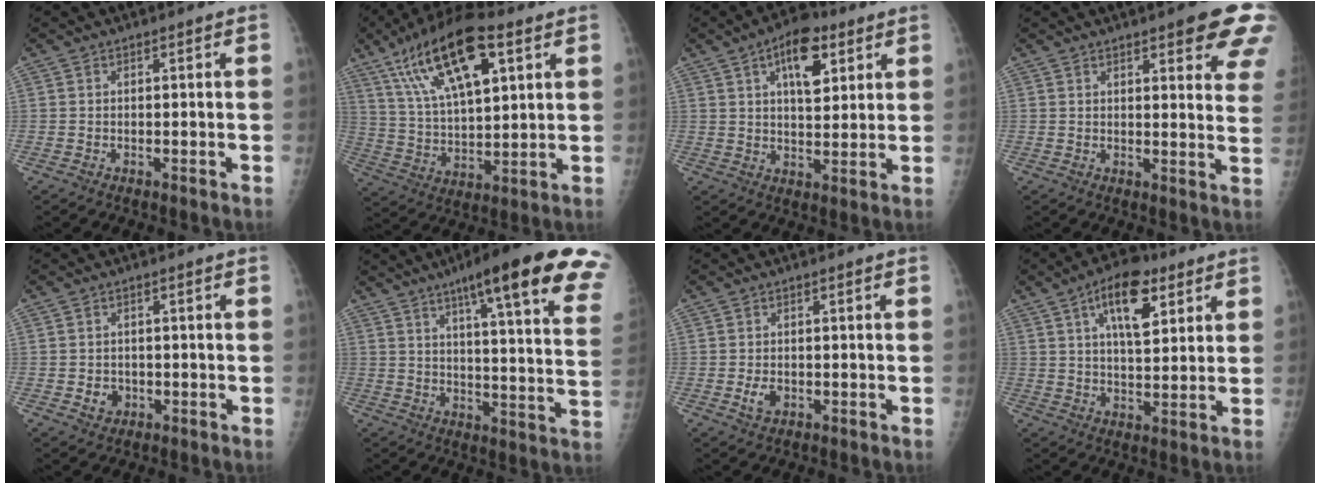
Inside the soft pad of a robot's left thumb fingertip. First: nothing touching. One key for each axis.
{"total": 19.6, "fx": 9.6, "fy": 7.7, "fz": 15.3, "tx": -0.256, "ty": -0.016, "tz": 0.173}
{"total": 10.8, "fx": 5.0, "fy": 5.2, "fz": 8.0, "tx": -0.099, "ty": -0.014, "tz": 0.076}
{"total": 13.4, "fx": 8.1, "fy": 3.4, "fz": 10.2, "tx": -0.097, "ty": -0.034, "tz": 0.088}
{"total": 2.6, "fx": -0.7, "fy": 2.3, "fz": 1.0, "tx": -0.004, "ty": 0.004, "tz": -0.004}
{"total": 26.0, "fx": 15.8, "fy": 3.8, "fz": 20.3, "tx": -0.248, "ty": -0.042, "tz": 0.203}
{"total": 2.5, "fx": -0.6, "fy": 1.7, "fz": 1.7, "tx": -0.028, "ty": 0.000, "tz": -0.008}
{"total": 12.0, "fx": 5.7, "fy": 5.4, "fz": 9.1, "tx": -0.123, "ty": -0.015, "tz": 0.091}